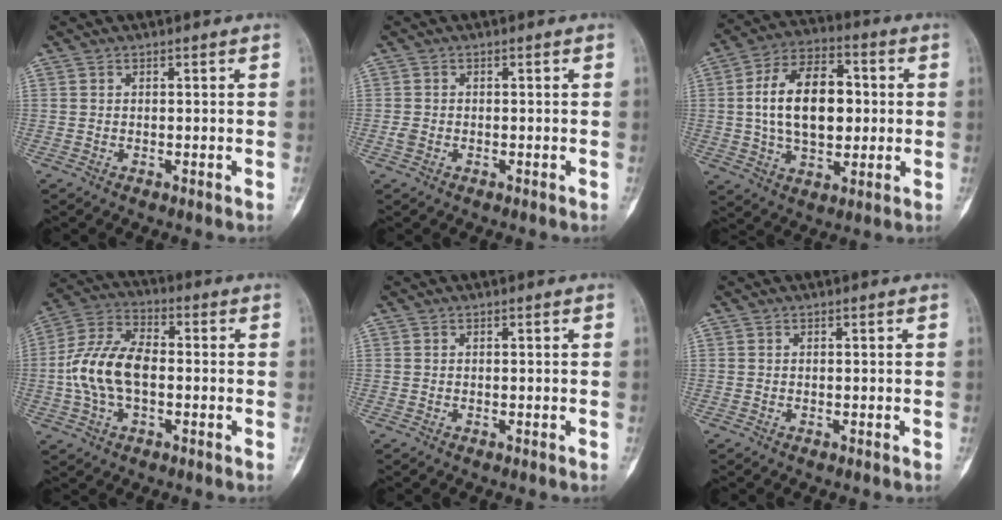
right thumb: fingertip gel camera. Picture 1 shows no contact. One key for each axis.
{"total": 1.3, "fx": -0.4, "fy": 1.0, "fz": 0.7, "tx": -0.016, "ty": 0.001, "tz": -0.008}
{"total": 16.8, "fx": 1.2, "fy": 10.1, "fz": 13.4, "tx": -0.203, "ty": 0.013, "tz": 0.019}
{"total": 12.7, "fx": -1.1, "fy": 7.3, "fz": 10.4, "tx": -0.209, "ty": 0.031, "tz": -0.025}
{"total": 0.0}
{"total": 0.0}